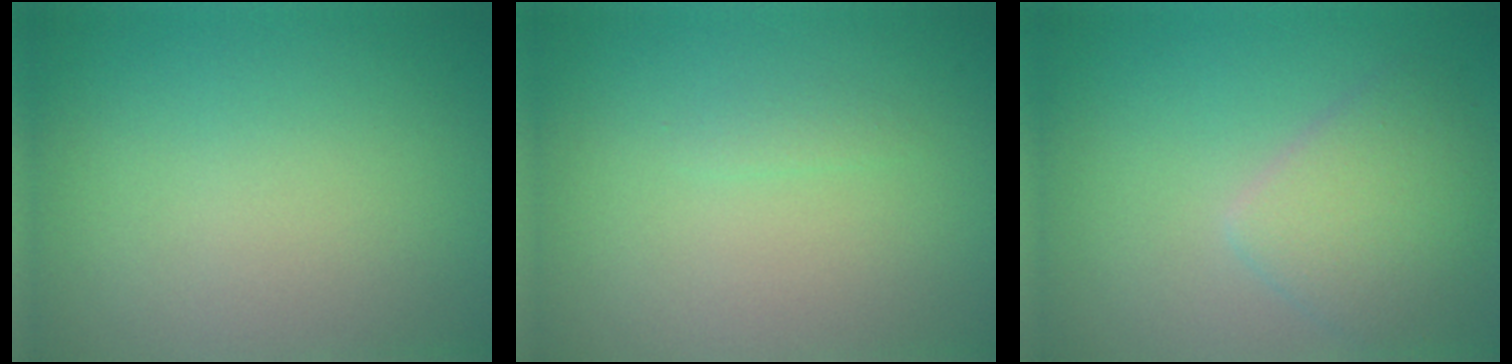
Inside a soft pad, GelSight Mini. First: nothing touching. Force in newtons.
{"total": 0.6, "press": 0.6, "slide": 0.0}
{"total": 3.8, "press": 3.8, "slide": 0.1}